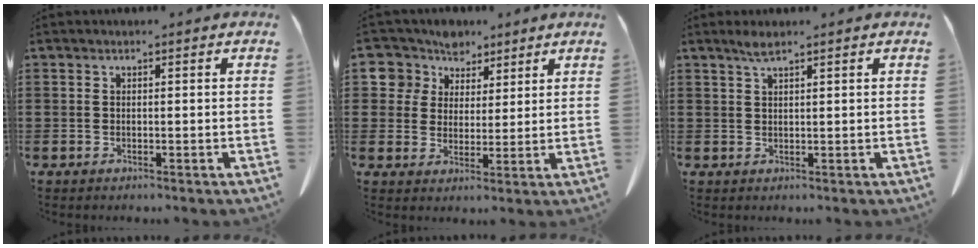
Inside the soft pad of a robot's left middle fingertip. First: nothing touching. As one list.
[{"total": 6.3, "force": [4.3, 4.6, 0.3], "torque": [-0.046, -0.013, 0.078]}, {"total": 1.9, "force": [1.4, 0.2, 1.3], "torque": [-0.028, 0.001, 0.026]}]